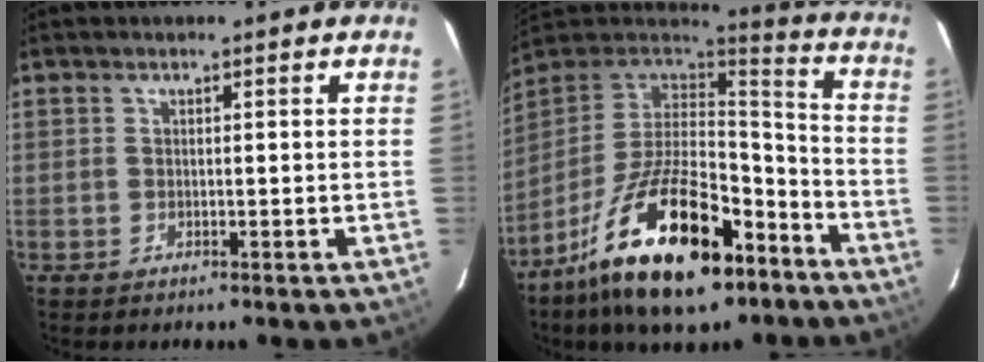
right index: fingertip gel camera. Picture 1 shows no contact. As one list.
[{"total": 24.7, "force": [-14.0, 10.6, 17.5], "torque": [-0.328, -0.016, -0.223]}]